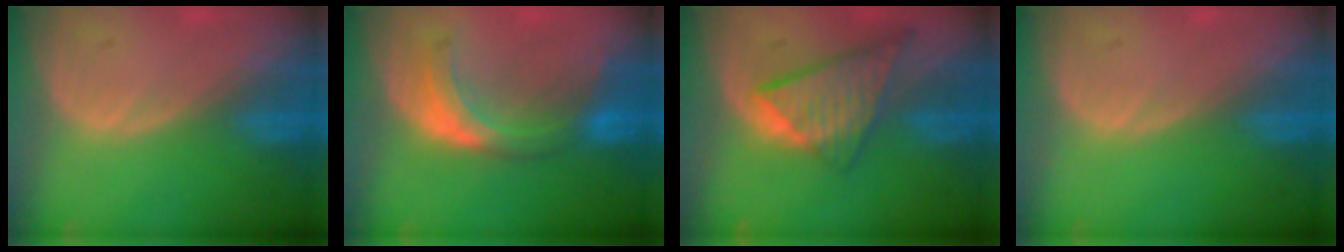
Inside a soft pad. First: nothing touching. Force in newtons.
{"total": 6.6, "press": 6.6, "slide": 0.6}
{"total": 8.7, "press": 7.5, "slide": 4.3}
{"total": 0.0}